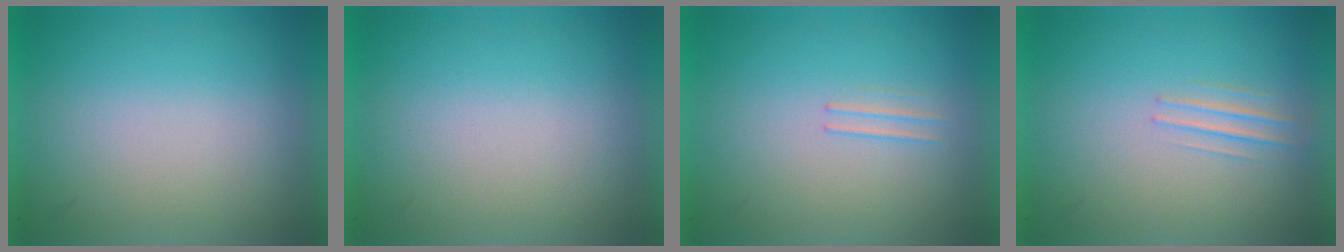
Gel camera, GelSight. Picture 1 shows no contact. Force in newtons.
{"total": 0.0}
{"total": 1.2}
{"total": 1.3}